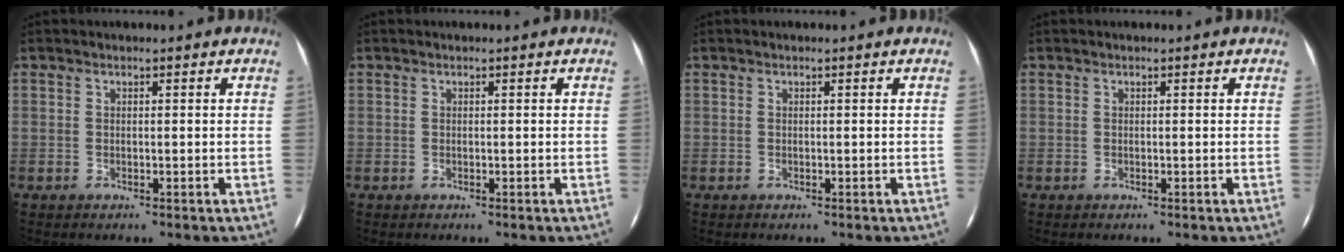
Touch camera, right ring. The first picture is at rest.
{"total": 0.0}
{"total": 0.0}
{"total": 0.0}